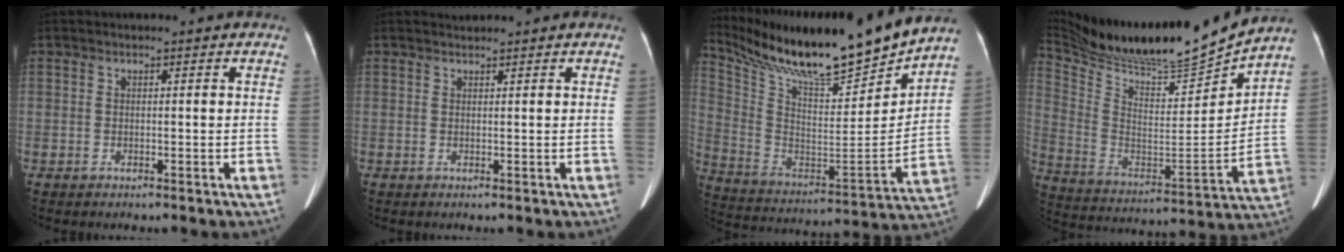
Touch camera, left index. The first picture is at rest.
{"total": 0.6, "force": [0.6, -0.1, -0.2], "torque": [-0.005, 0.003, 0.012]}
{"total": 24.8, "force": [21.8, 1.7, 11.7], "torque": [-0.234, -0.035, 0.356]}
{"total": 22.4, "force": [20.7, -0.1, 8.4], "torque": [-0.174, -0.051, 0.347]}